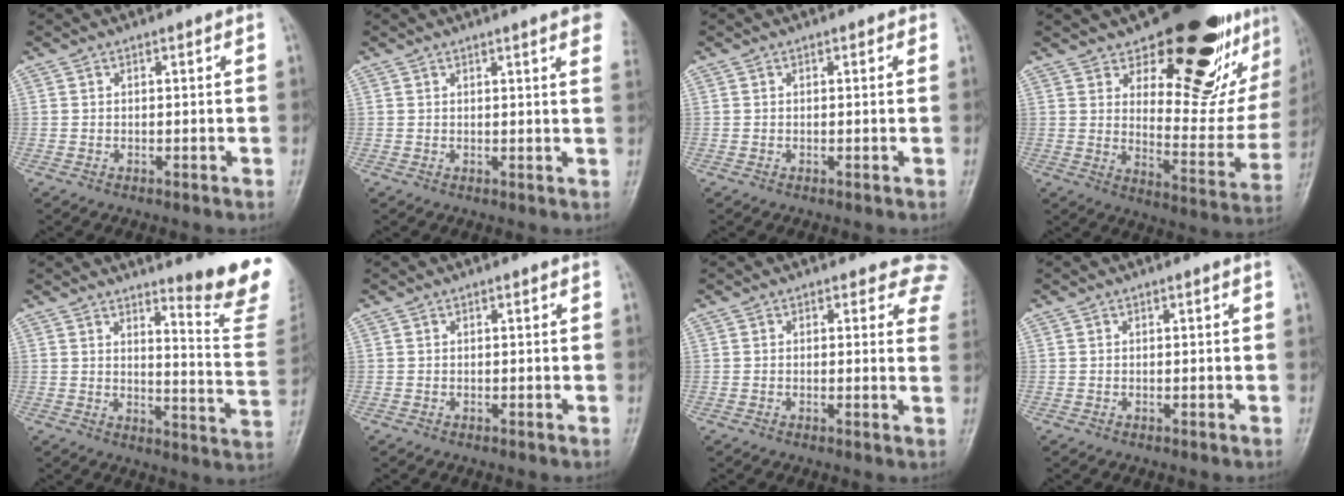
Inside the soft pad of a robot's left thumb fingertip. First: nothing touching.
{"total": 6.7, "force": [4.4, 0.8, 5.0], "torque": [-0.048, -0.003, 0.038]}
{"total": 0.6, "force": [0.3, 0.5, 0.2], "torque": [0.009, 0.001, -0.002]}
{"total": 26.5, "force": [15.4, 11.0, 18.5], "torque": [-0.194, -0.085, 0.222]}
{"total": 14.3, "force": [11.5, 1.3, 8.4], "torque": [-0.081, -0.122, 0.138]}
{"total": 0.0}
{"total": 6.4, "force": [5.3, 3.4, 1.4], "torque": [0.031, -0.016, 0.025]}
{"total": 0.0}